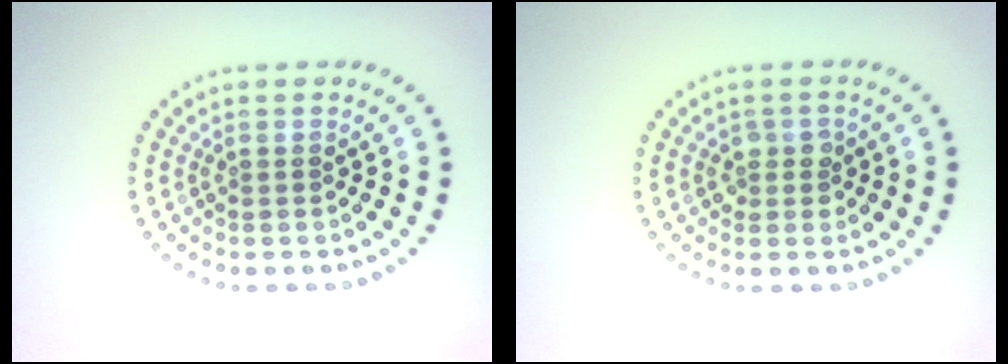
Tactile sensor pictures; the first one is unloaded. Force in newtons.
{"total": 1.5, "press": 1.4, "slide": 0.5}